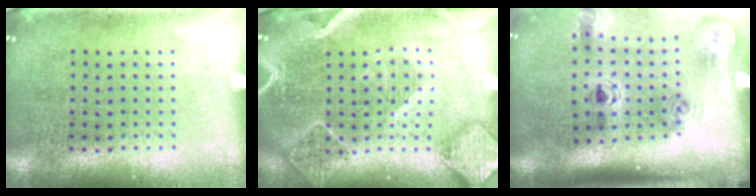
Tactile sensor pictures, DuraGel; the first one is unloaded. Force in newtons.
{"total": 2.4, "press": 2.2, "slide": 1.0}
{"total": 1.8, "press": 1.3, "slide": 1.3}